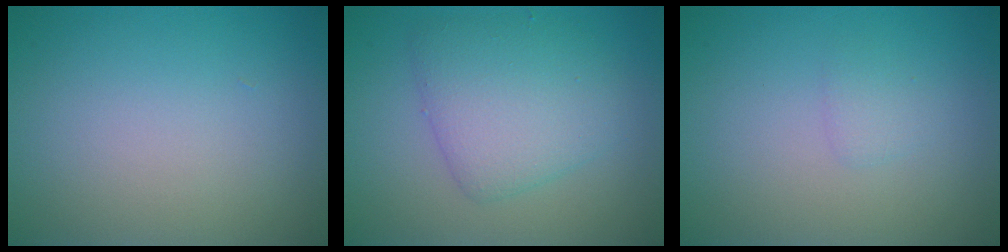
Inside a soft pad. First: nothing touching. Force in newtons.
{"total": 4.7, "press": 4.7, "slide": 0.2}
{"total": 0.9, "press": 0.9, "slide": 0.1}